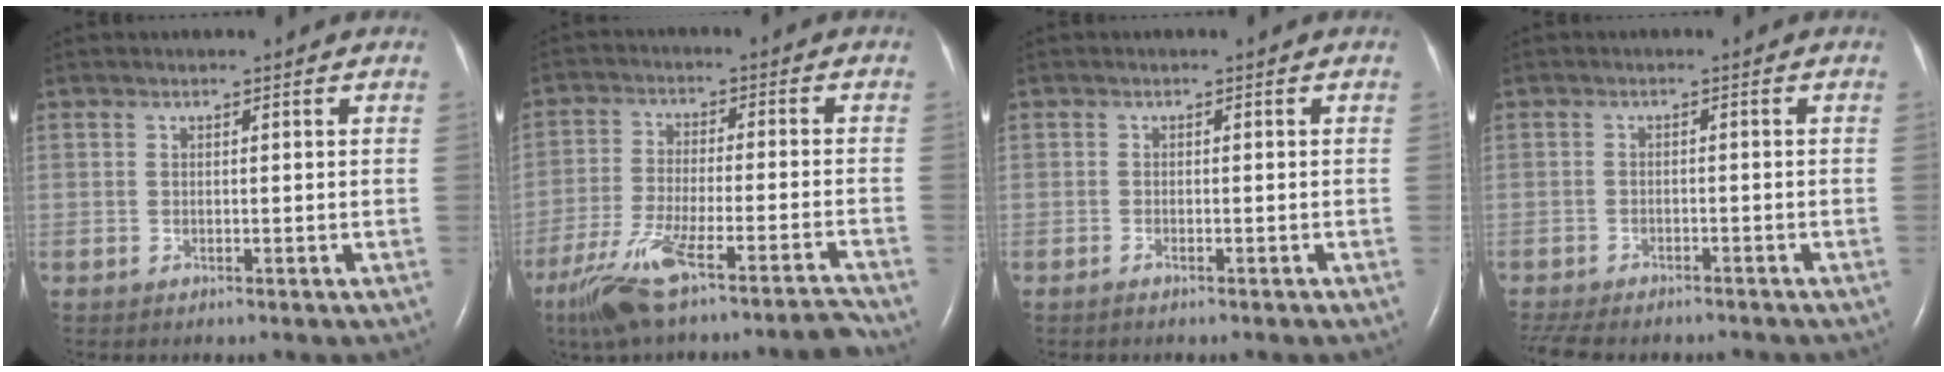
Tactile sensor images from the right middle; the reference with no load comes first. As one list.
[{"total": 12.8, "force": [-10.2, -0.1, 7.8], "torque": [-0.146, -0.014, -0.174]}, {"total": 1.0, "force": [-0.9, 0.1, 0.5], "torque": [-0.014, -0.001, -0.013]}, {"total": 11.7, "force": [-10.0, 3.7, 4.8], "torque": [-0.101, -0.009, -0.133]}]